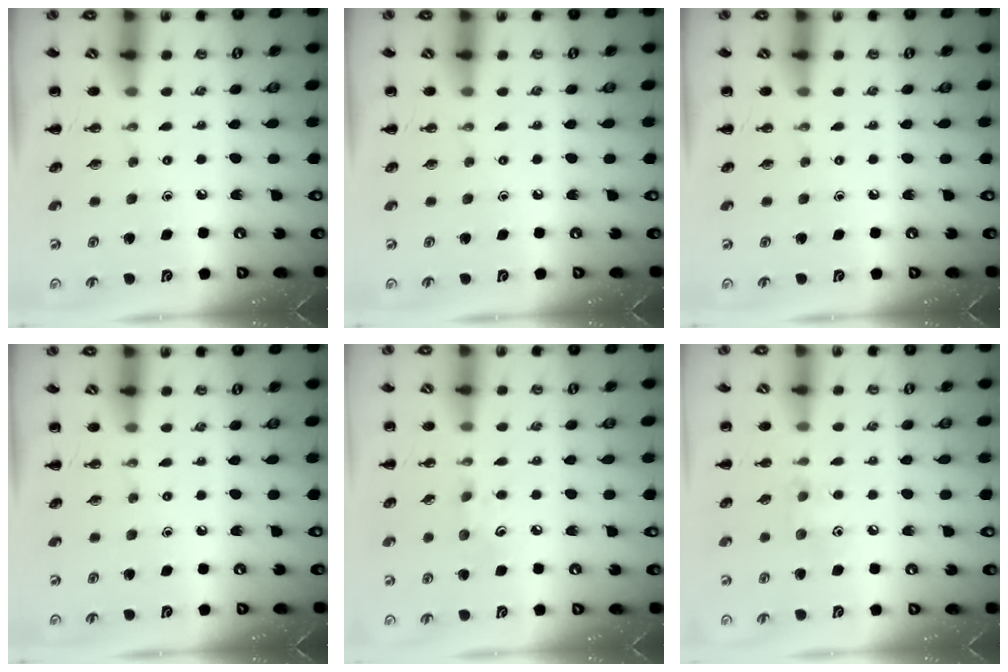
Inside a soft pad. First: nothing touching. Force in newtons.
{"total": 0.0}
{"total": 0.0}
{"total": 0.0}
{"total": 7.1, "press": 6.9, "slide": 1.6}
{"total": 6.4, "press": 6.2, "slide": 1.6}